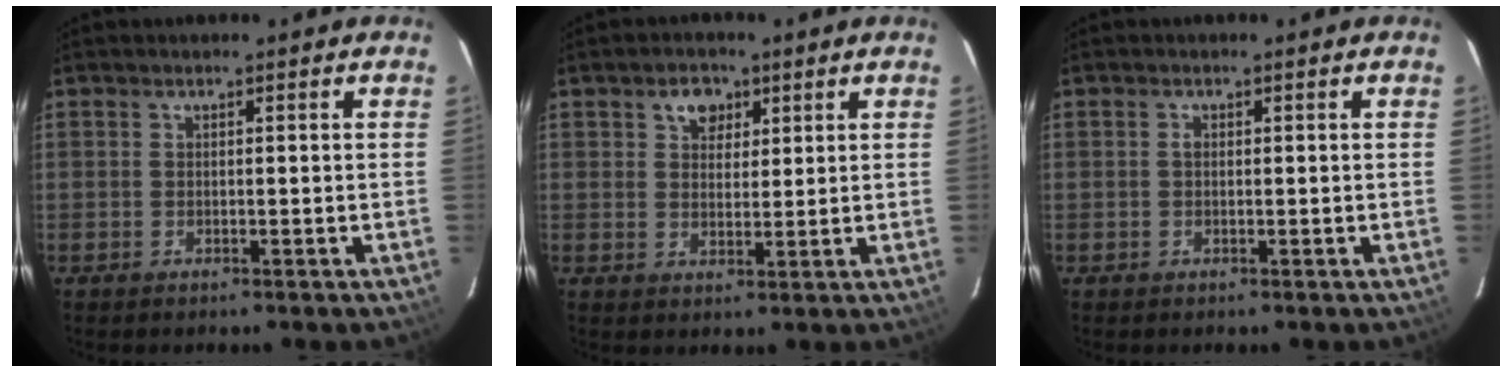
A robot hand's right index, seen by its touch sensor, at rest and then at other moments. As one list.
[{"total": 4.4, "force": [2.2, 3.3, 1.9], "torque": [-0.020, 0.009, 0.040]}, {"total": 0.6, "force": [0.0, 0.4, 0.4], "torque": [-0.006, 0.003, -0.001]}]